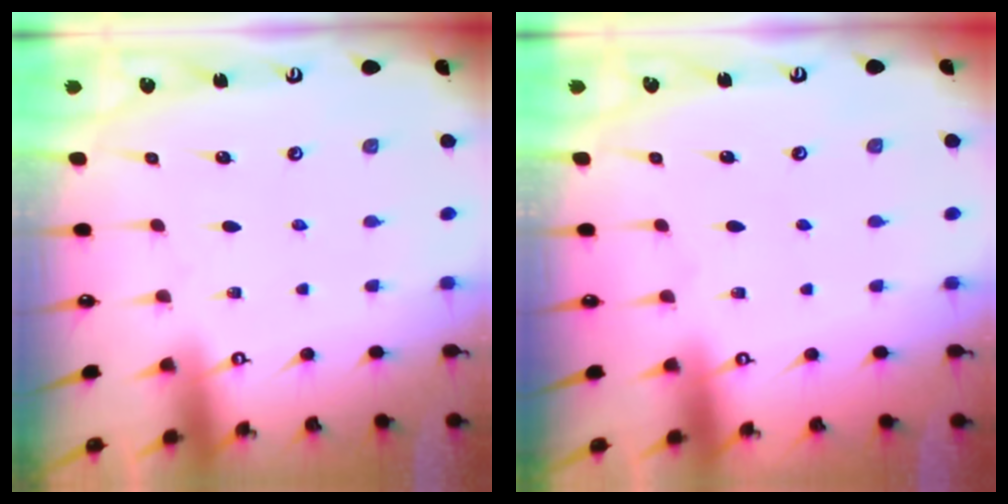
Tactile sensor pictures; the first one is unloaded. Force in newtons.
{"total": 0.0}